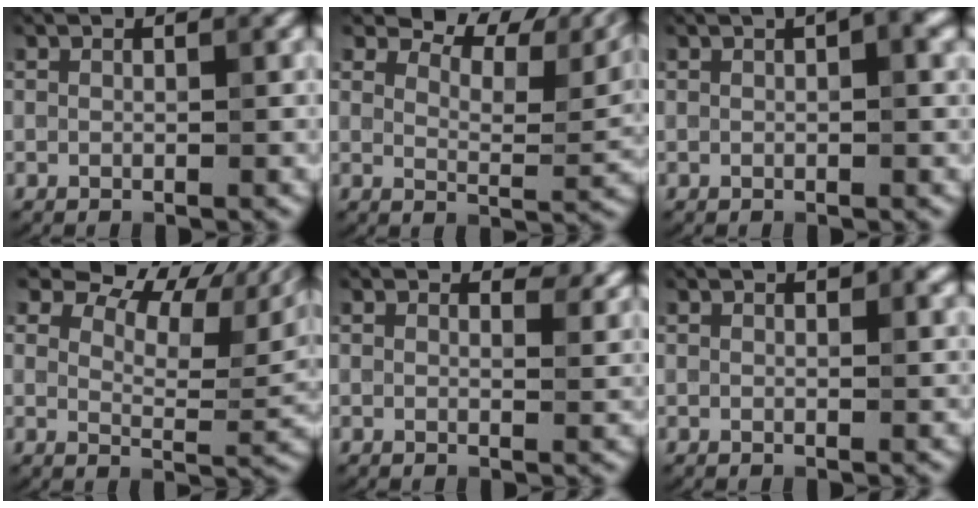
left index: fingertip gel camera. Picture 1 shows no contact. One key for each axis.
{"total": 9.2, "fx": 7.6, "fy": 2.9, "fz": 4.4, "tx": -0.068, "ty": 0.008, "tz": 0.110}
{"total": 2.0, "fx": 0.7, "fy": 0.3, "fz": 1.9, "tx": -0.024, "ty": 0.005, "tz": 0.010}
{"total": 12.5, "fx": 9.2, "fy": 5.0, "fz": 6.8, "tx": -0.114, "ty": 0.016, "tz": 0.133}
{"total": 2.3, "fx": 1.9, "fy": 0.8, "fz": 1.2, "tx": -0.016, "ty": -0.007, "tz": 0.021}
{"total": 1.8, "fx": 1.1, "fy": 0.4, "fz": 1.4, "tx": -0.011, "ty": 0.000, "tz": 0.017}